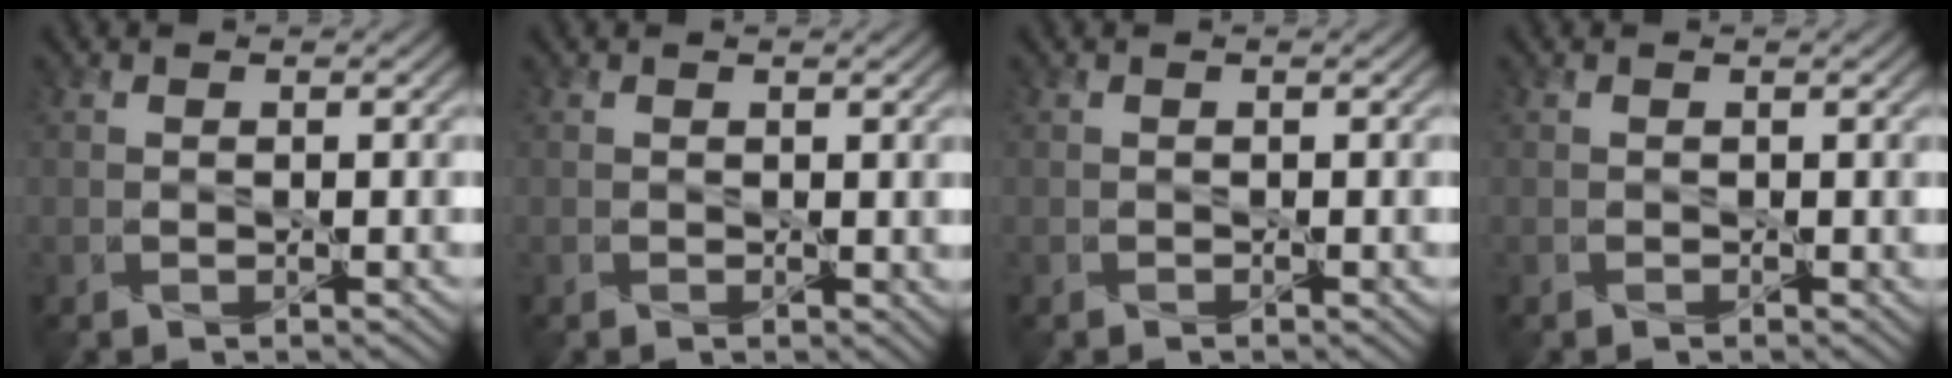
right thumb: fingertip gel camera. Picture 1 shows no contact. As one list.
[{"total": 0.9, "force": [0.5, 0.5, 0.5], "torque": [-0.007, -0.001, 0.009]}, {"total": 0.0}, {"total": 0.0}]